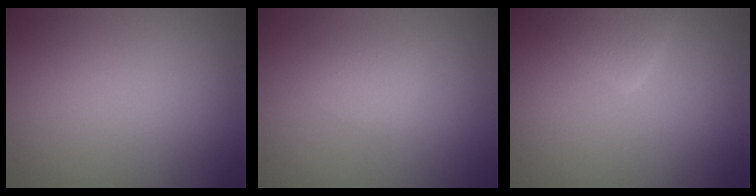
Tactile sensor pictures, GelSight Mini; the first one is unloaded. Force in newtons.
{"total": 1.4, "press": 1.4, "slide": 0.1}
{"total": 2.3, "press": 2.3, "slide": 0.0}